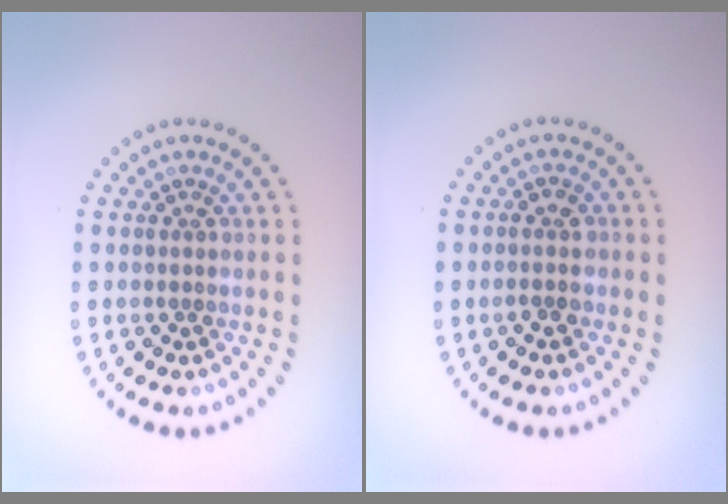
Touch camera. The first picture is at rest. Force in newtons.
{"total": 1.7, "press": 1.6, "slide": 0.6}